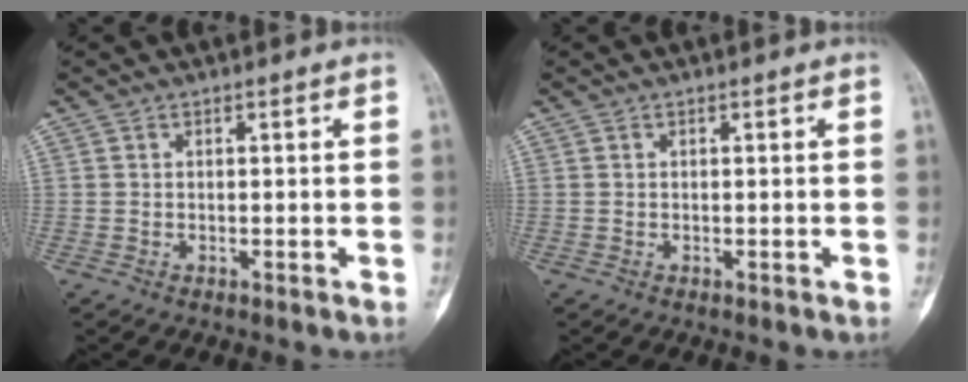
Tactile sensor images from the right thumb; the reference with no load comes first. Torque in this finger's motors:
{"motor_torque": [0.16, 0.02, -0.07, -0.03, 0.00]}